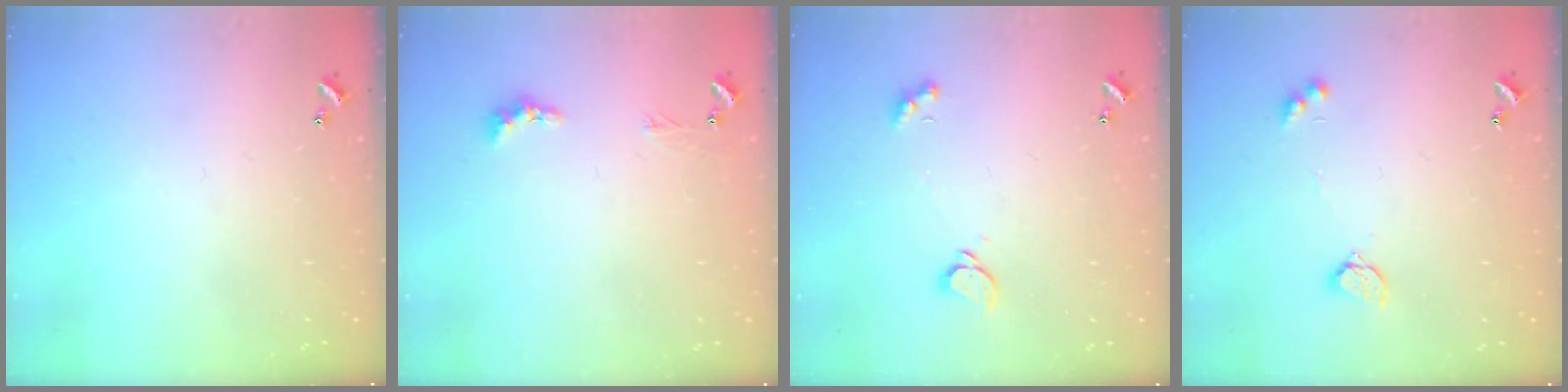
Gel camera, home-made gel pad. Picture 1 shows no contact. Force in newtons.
{"total": 1.3, "press": 1.1, "slide": 0.5}
{"total": 1.8, "press": 1.7, "slide": 0.5}
{"total": 4.1, "press": 4.1, "slide": 0.3}